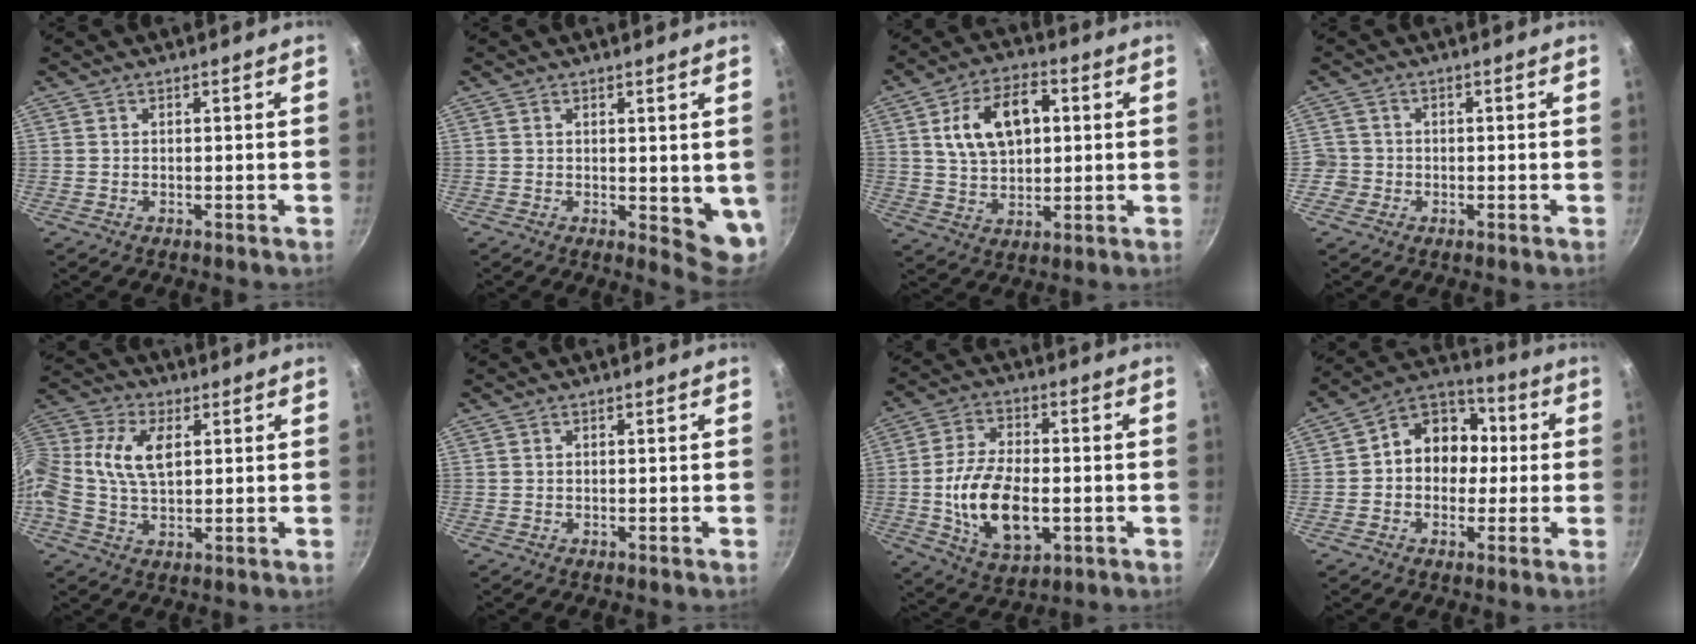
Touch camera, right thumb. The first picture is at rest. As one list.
[{"total": 5.9, "force": [0.9, 2.6, 5.2], "torque": [-0.060, -0.016, 0.016]}, {"total": 13.3, "force": [2.9, 8.4, 9.9], "torque": [-0.144, 0.007, 0.049]}, {"total": 3.2, "force": [-1.2, 2.9, 0.5], "torque": [0.007, 0.017, -0.022]}, {"total": 11.9, "force": [1.7, 7.4, 9.2], "torque": [-0.186, 0.019, 0.017]}, {"total": 0.0}, {"total": 14.0, "force": [-2.2, 8.0, 11.2], "torque": [-0.188, 0.003, -0.030]}, {"total": 12.2, "force": [0.2, 10.1, 6.7], "torque": [-0.049, 0.036, -0.019]}]